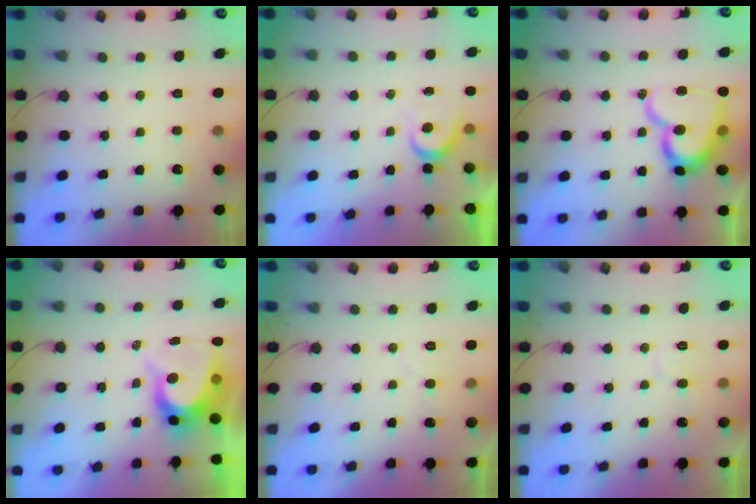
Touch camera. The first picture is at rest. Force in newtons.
{"total": 3.6, "press": 3.5, "slide": 0.3}
{"total": 16.4, "press": 16.4, "slide": 1.5}
{"total": 8.7, "press": 8.6, "slide": 0.5}
{"total": 3.8, "press": 3.8, "slide": 0.4}
{"total": 5.2, "press": 5.2, "slide": 0.3}